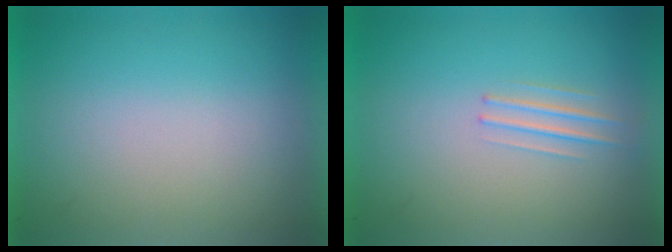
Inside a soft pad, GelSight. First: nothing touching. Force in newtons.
{"total": 1.2}